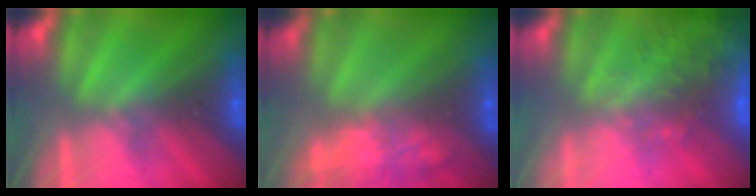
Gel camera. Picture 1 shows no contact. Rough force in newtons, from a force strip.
{"total": 7.3}
{"total": 5.9}